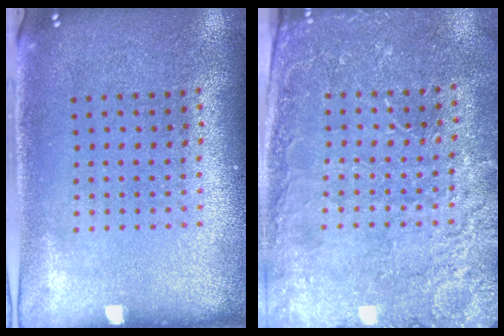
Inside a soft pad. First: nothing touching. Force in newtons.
{"total": 2.8, "press": 2.8, "slide": 0.2}